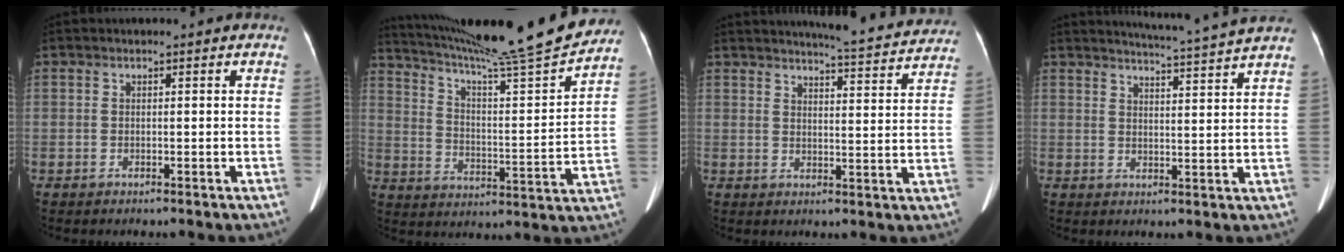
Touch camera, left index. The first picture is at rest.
{"total": 23.2, "force": [20.9, -0.8, 10.0], "torque": [-0.170, -0.049, 0.303]}
{"total": 13.1, "force": [12.6, 0.7, 3.7], "torque": [-0.049, -0.024, 0.141]}
{"total": 9.6, "force": [9.0, -1.9, 2.8], "torque": [-0.050, -0.016, 0.114]}